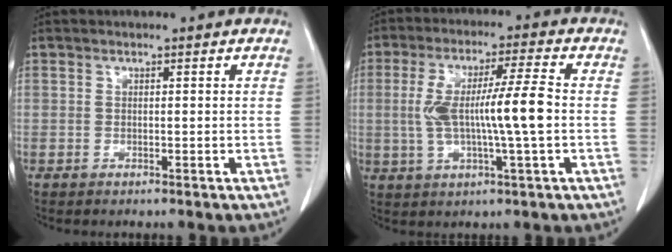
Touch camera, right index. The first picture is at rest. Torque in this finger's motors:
{"motor_torque": [1.58, -0.12, 0.86, 0.21]}